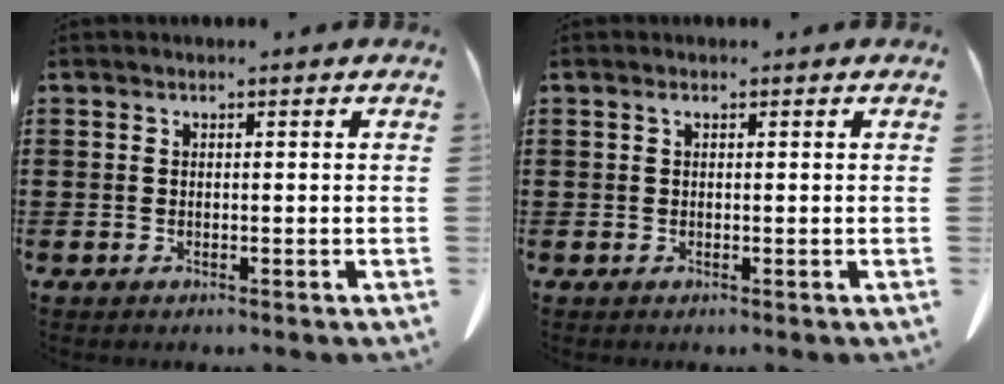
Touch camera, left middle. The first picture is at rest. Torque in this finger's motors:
{"motor_torque": [0.03, -0.02, 0.00, 0.00]}